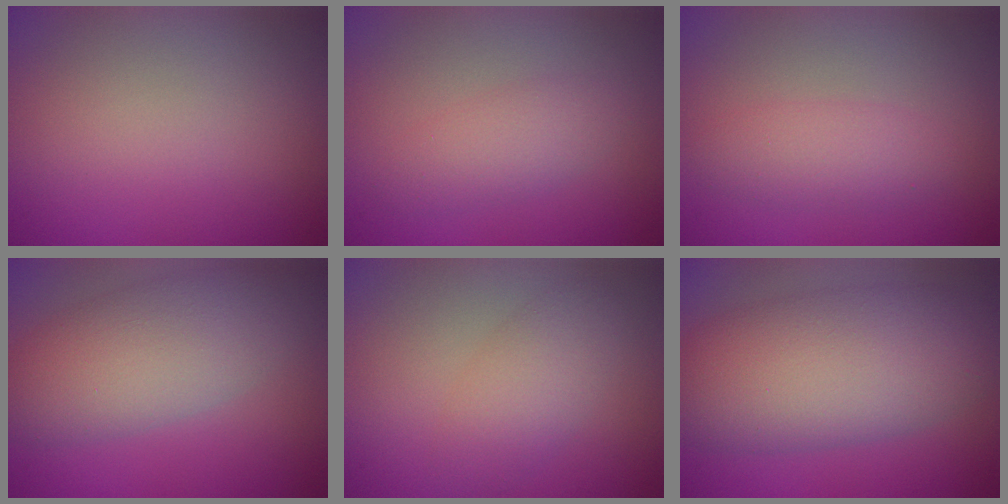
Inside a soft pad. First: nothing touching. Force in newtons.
{"total": 2.3, "press": 2.3, "slide": 0.1}
{"total": 2.3, "press": 2.3, "slide": 0.1}
{"total": 6.1, "press": 6.1, "slide": 0.4}
{"total": 2.9, "press": 2.9, "slide": 0.1}
{"total": 8.9, "press": 8.9, "slide": 0.3}